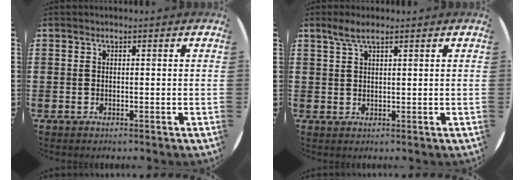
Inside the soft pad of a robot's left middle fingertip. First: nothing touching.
{"total": 2.8, "force": [2.0, 0.6, 1.8], "torque": [-0.037, 0.006, 0.036]}